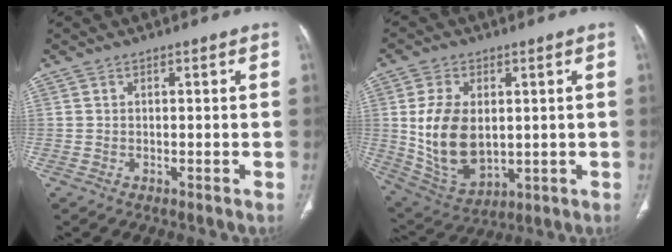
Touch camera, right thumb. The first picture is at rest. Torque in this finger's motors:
{"motor_torque": [-0.72, 1.20, 0.85, 0.90, 0.17]}